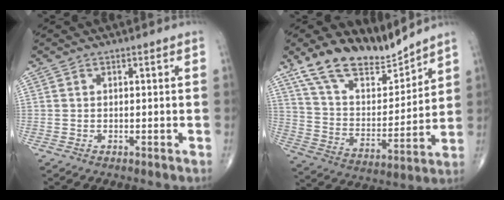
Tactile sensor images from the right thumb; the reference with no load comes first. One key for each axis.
{"total": 16.1, "fx": 13.2, "fy": 5.6, "fz": 7.2, "tx": -0.097, "ty": -0.072, "tz": 0.248}